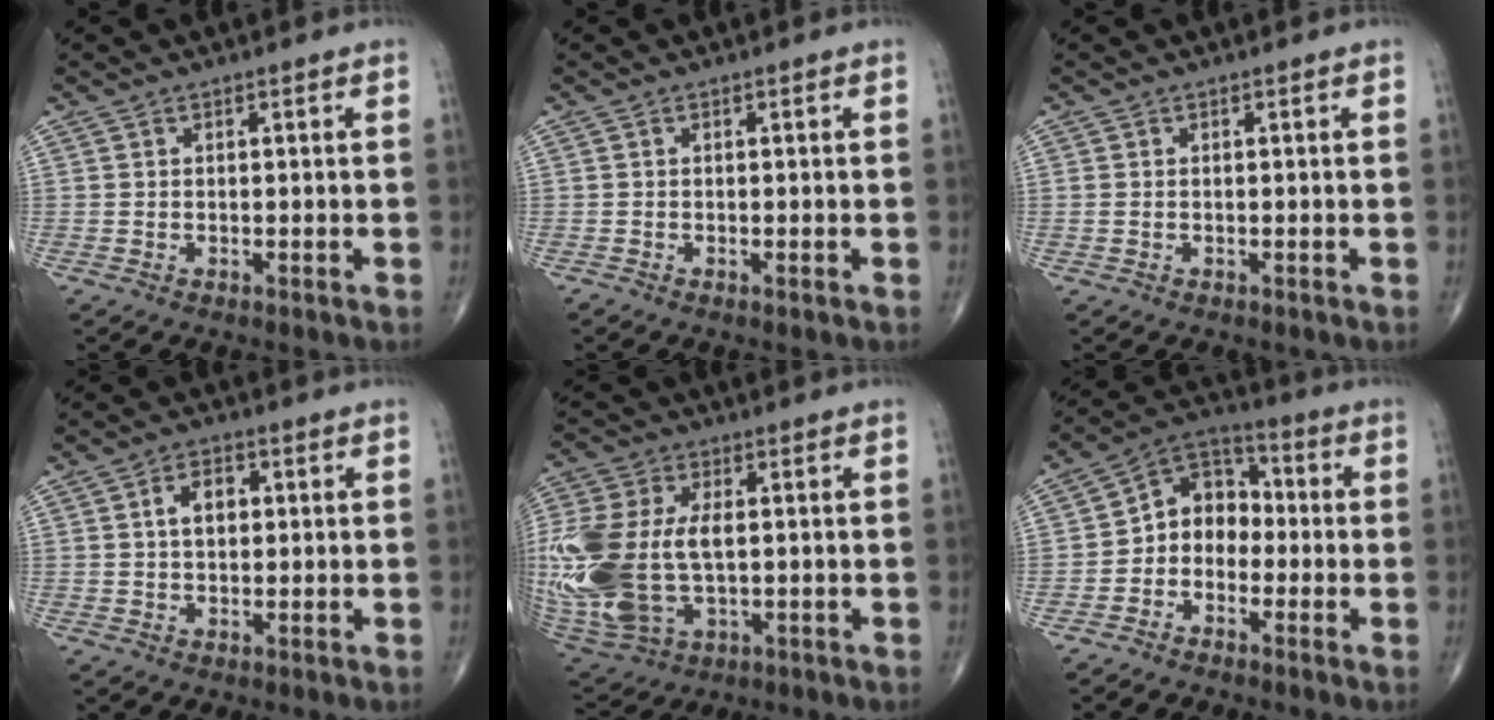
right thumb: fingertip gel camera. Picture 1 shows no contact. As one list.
[{"total": 0.0}, {"total": 0.6, "force": [0.0, 0.4, 0.5], "torque": [-0.018, 0.005, 0.004]}, {"total": 5.1, "force": [1.0, 3.3, 3.8], "torque": [-0.054, 0.009, 0.014]}, {"total": 24.5, "force": [-0.6, 14.6, 19.6], "torque": [-0.486, -0.011, 0.008]}, {"total": 9.2, "force": [-1.7, 7.4, 5.3], "torque": [-0.048, 0.043, -0.051]}]